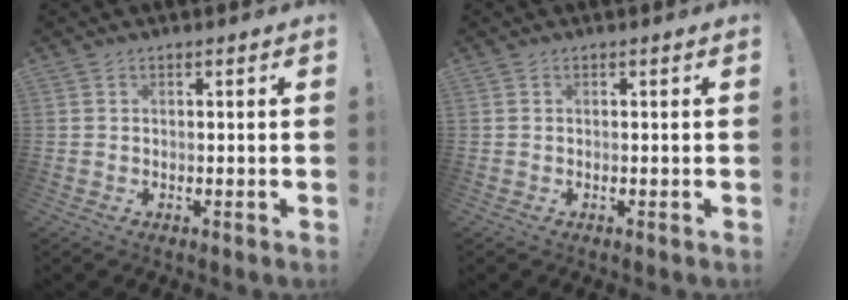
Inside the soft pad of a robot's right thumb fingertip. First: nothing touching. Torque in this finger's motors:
{"motor_torque": [-0.30, -0.08, 0.30, -0.16, -0.02]}